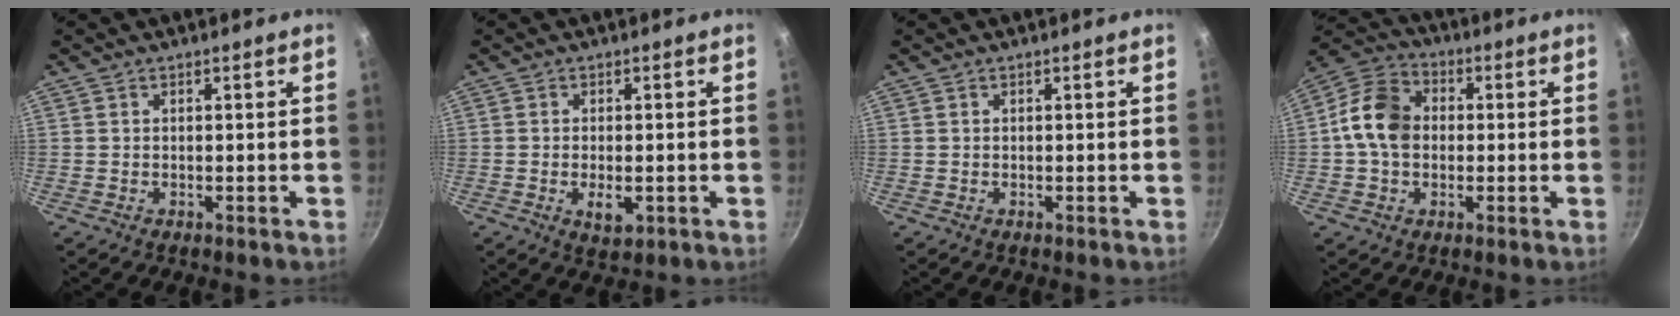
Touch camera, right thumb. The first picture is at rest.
{"total": 4.0, "force": [-1.0, 1.9, 3.4], "torque": [-0.056, -0.003, -0.013]}
{"total": 0.0}
{"total": 11.3, "force": [0.1, 8.7, 7.2], "torque": [-0.105, 0.023, -0.018]}